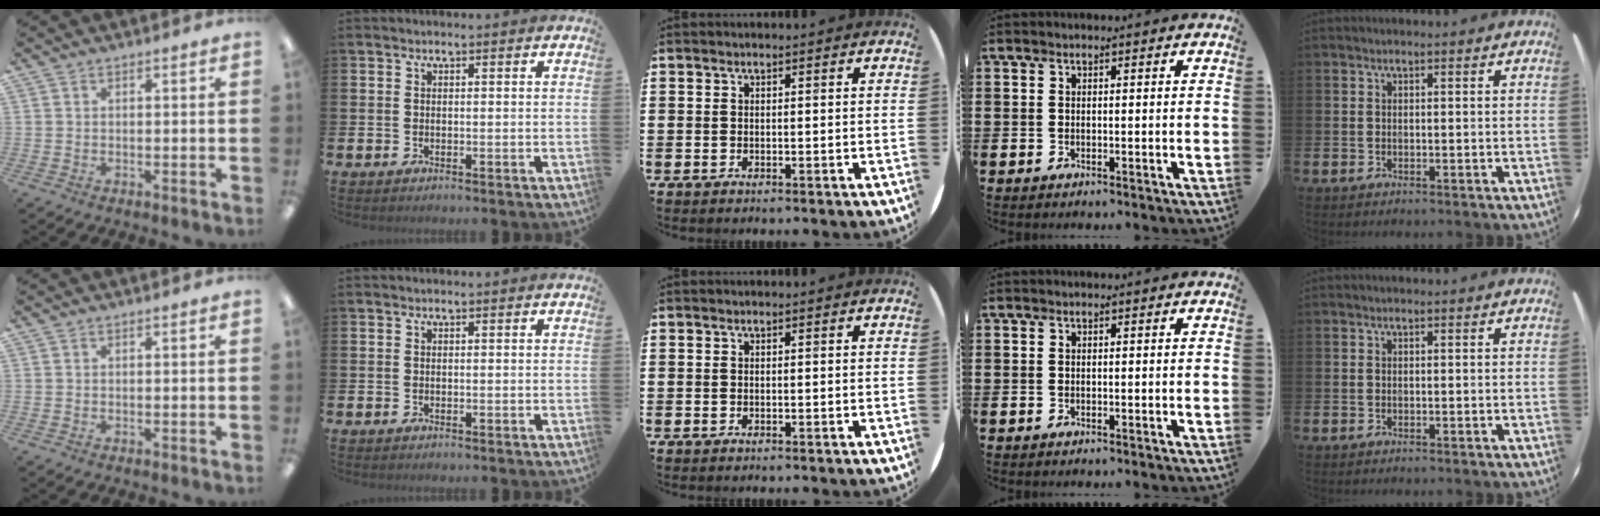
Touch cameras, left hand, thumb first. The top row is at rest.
{}